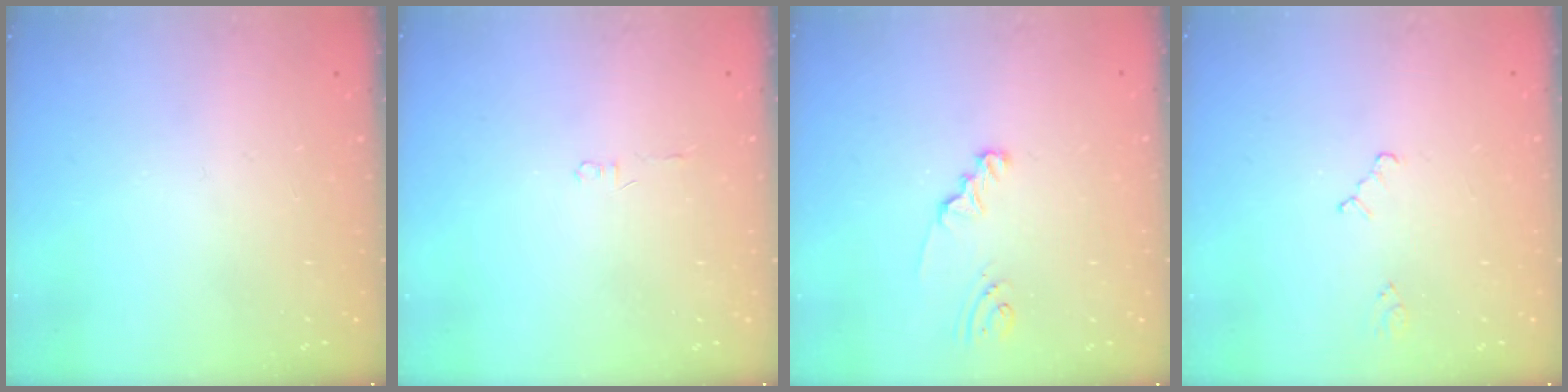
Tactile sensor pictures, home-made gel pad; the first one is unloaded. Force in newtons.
{"total": 1.2, "press": 1.2, "slide": 0.3}
{"total": 1.9, "press": 1.9, "slide": 0.3}
{"total": 1.5, "press": 1.5, "slide": 0.3}